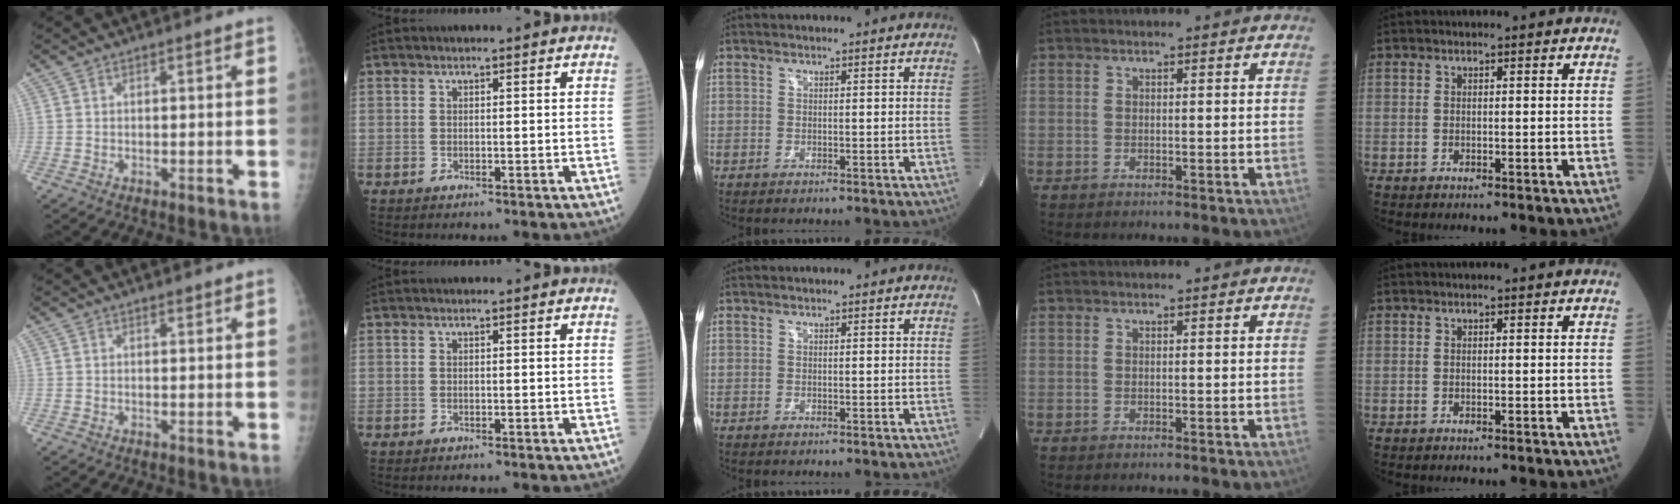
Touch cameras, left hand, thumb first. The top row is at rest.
{"thumb": {"total": 0.6, "force": [0.4, 0.3, 0.4], "torque": [-0.004, -0.002, 0.005]}}